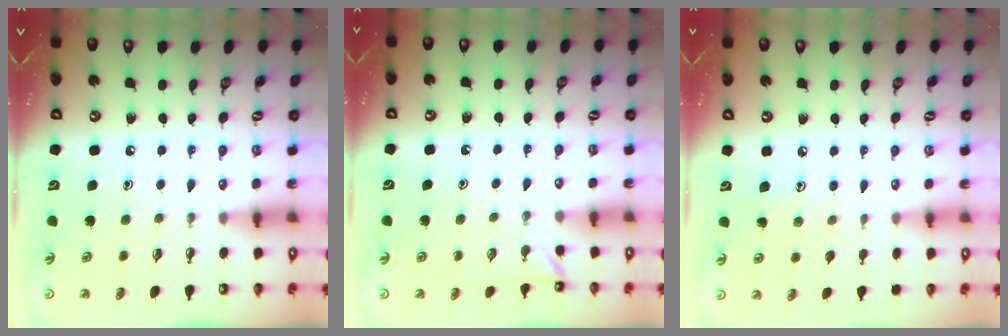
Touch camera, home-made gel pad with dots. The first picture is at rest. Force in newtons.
{"total": 2.1, "press": 2.1, "slide": 0.3}
{"total": 5.4, "press": 5.4, "slide": 0.4}